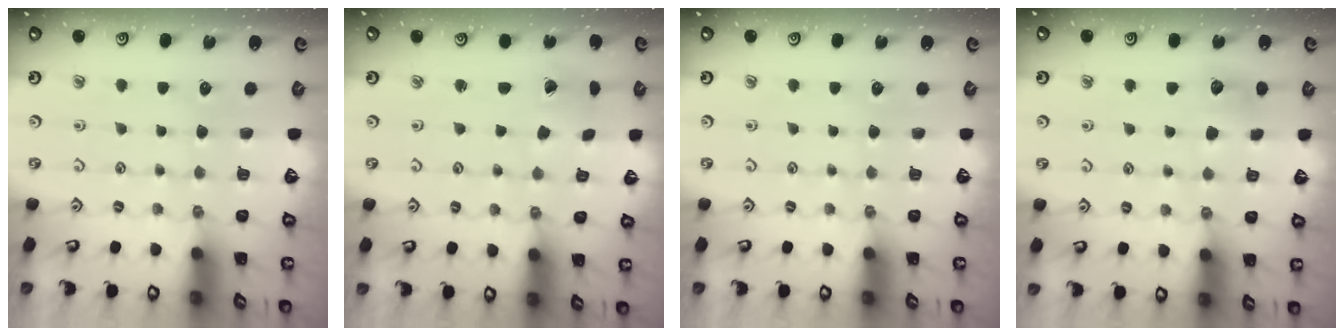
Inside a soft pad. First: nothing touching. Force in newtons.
{"total": 2.1, "press": 2.1, "slide": 0.2}
{"total": 0.0}
{"total": 7.2, "press": 7.2, "slide": 0.7}